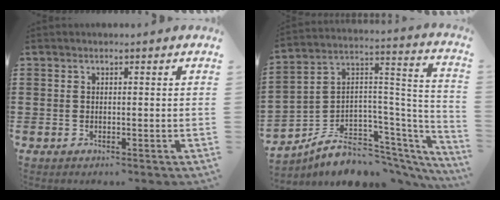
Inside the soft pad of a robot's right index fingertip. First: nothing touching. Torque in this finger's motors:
{"motor_torque": [-2.14, 0.00, -0.06, -0.21]}